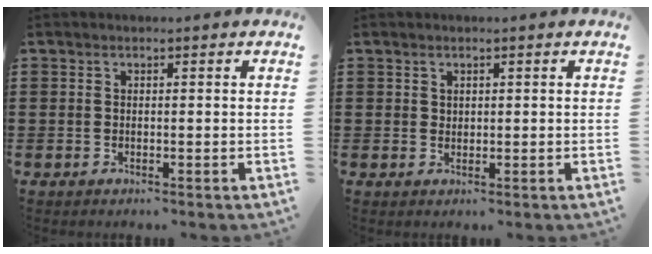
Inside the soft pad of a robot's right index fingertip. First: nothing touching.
{"total": 1.0, "force": [0.7, 0.7, 0.2], "torque": [-0.005, 0.002, 0.014]}